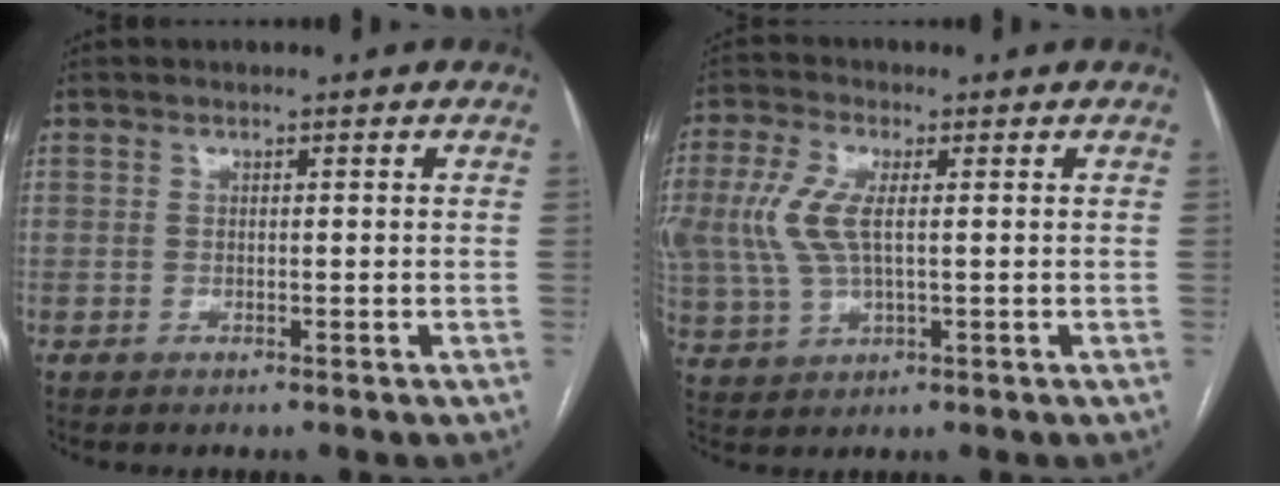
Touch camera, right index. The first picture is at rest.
{"total": 9.1, "force": [1.3, 4.2, 8.0], "torque": [-0.202, 0.010, 0.029]}